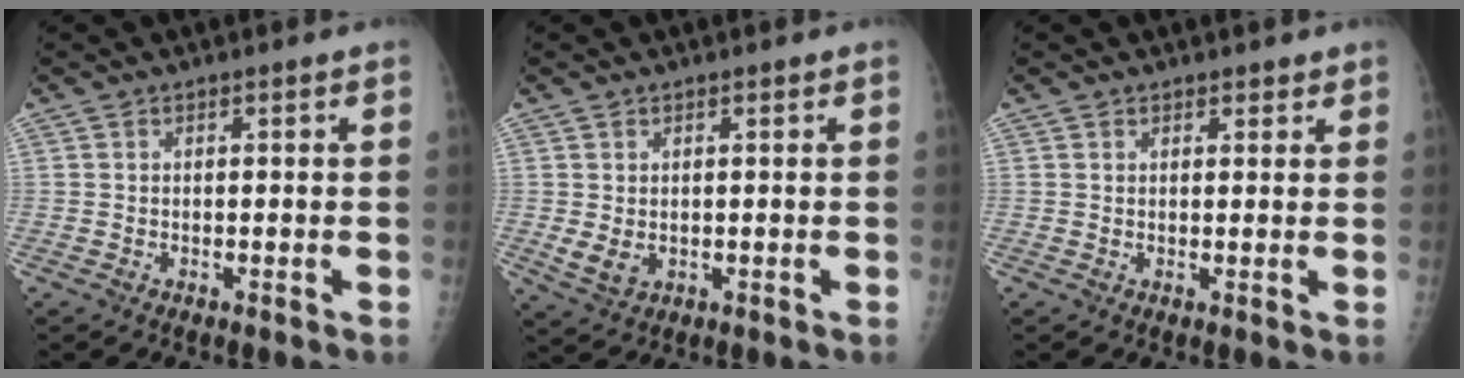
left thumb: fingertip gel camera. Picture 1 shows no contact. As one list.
[{"total": 3.4, "force": [0.1, 2.7, 2.1], "torque": [-0.032, -0.008, 0.012]}, {"total": 1.5, "force": [1.2, 0.9, 0.2], "torque": [0.015, -0.007, 0.011]}]